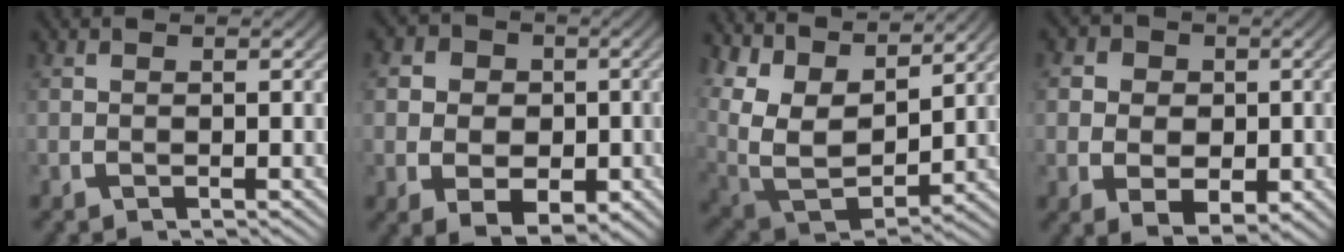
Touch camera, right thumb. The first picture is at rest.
{"total": 7.7, "force": [-0.8, 6.2, 4.6], "torque": [-0.090, -0.034, -0.001]}
{"total": 11.5, "force": [1.5, 8.0, 8.2], "torque": [-0.210, -0.048, 0.045]}
{"total": 6.7, "force": [-0.5, 5.4, 4.0], "torque": [-0.076, -0.030, 0.002]}